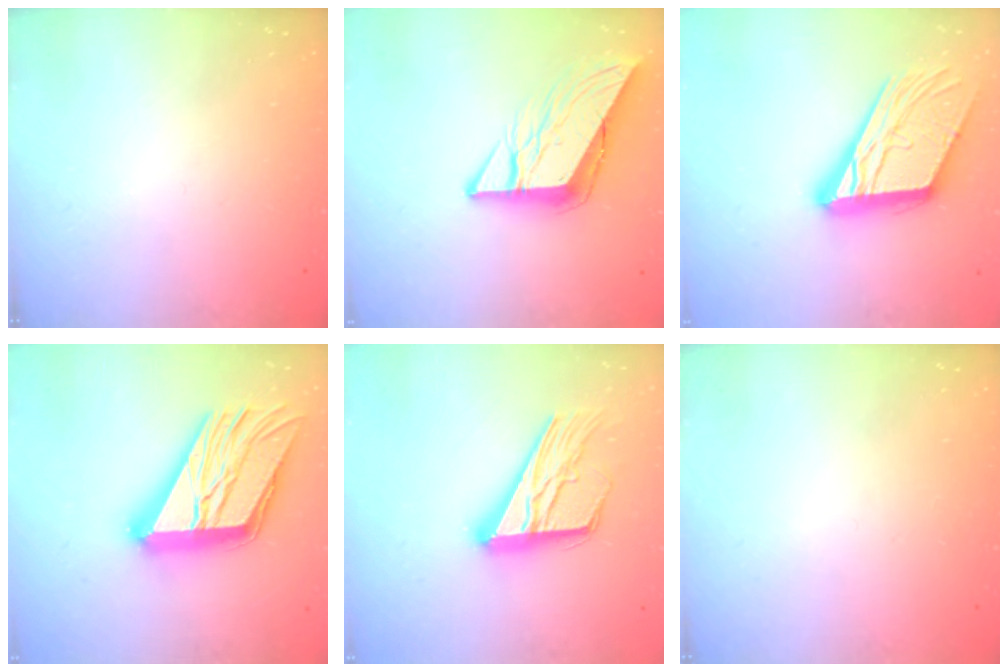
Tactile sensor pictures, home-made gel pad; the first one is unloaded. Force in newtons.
{"total": 11.6, "press": 11.5, "slide": 1.4}
{"total": 20.3, "press": 20.2, "slide": 2.2}
{"total": 28.7, "press": 28.6, "slide": 3.0}
{"total": 20.0, "press": 20.0, "slide": 1.8}
{"total": 0.0}